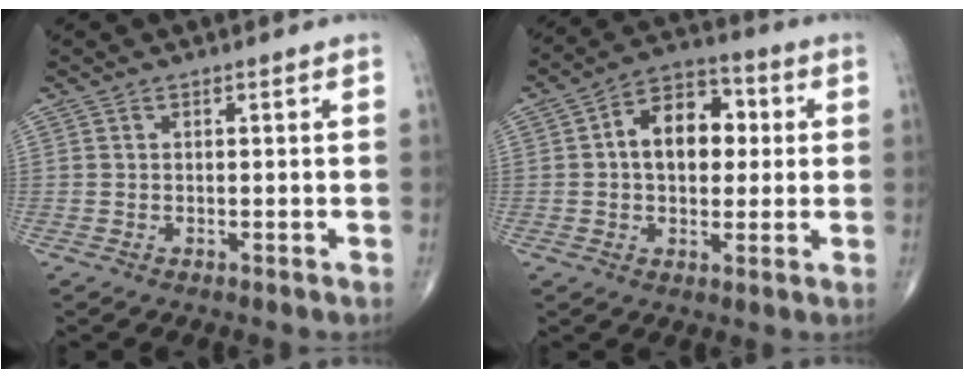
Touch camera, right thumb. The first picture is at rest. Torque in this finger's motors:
{"motor_torque": [0.00, 0.33, 0.22, 0.15, 0.06]}